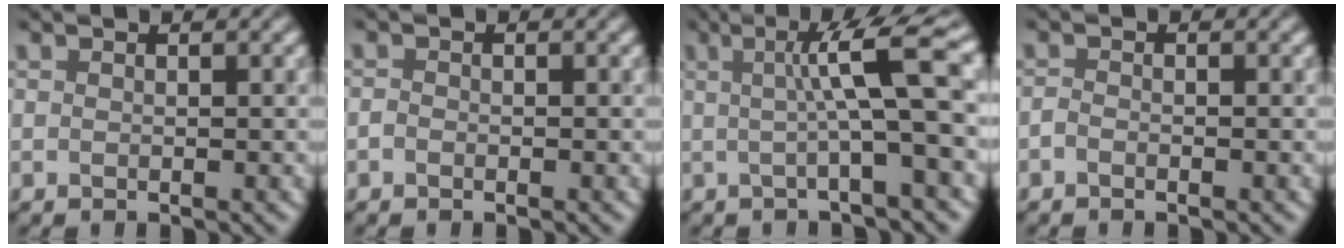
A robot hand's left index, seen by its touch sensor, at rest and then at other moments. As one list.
[{"total": 0.5, "force": [-0.4, 0.3, 0.2], "torque": [-0.002, 0.003, -0.009]}, {"total": 7.1, "force": [0.9, 1.0, 6.9], "torque": [-0.102, 0.017, 0.011]}, {"total": 0.7, "force": [-0.6, 0.2, 0.3], "torque": [-0.007, 0.003, -0.014]}]